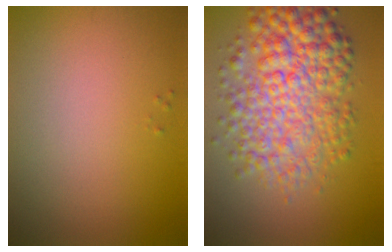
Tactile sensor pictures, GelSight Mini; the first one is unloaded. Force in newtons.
{"total": 8.4, "press": 8.4, "slide": 0.1}